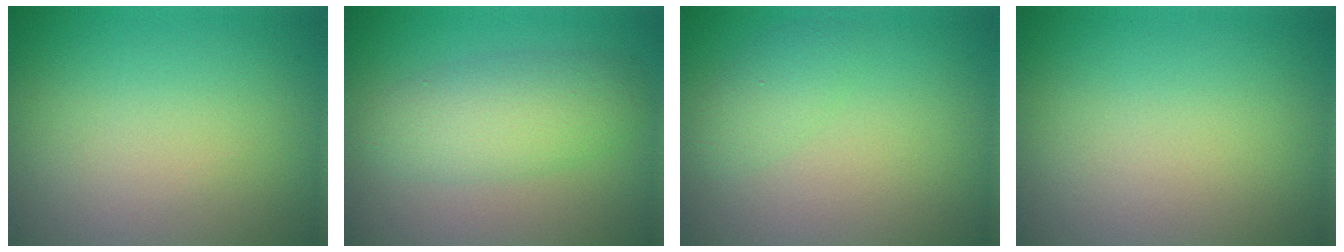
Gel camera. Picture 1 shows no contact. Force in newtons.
{"total": 4.4, "press": 4.4, "slide": 0.2}
{"total": 1.7, "press": 1.7, "slide": 0.0}
{"total": 0.0}